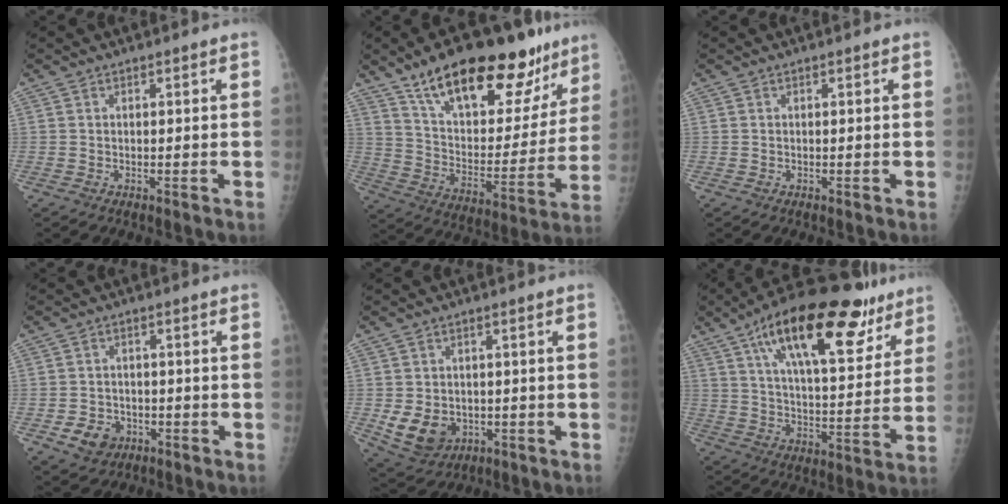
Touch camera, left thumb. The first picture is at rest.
{"total": 27.5, "force": [18.3, 11.5, 17.1], "torque": [-0.213, -0.057, 0.287]}
{"total": 0.0}
{"total": 5.4, "force": [-2.3, 4.5, 2.1], "torque": [-0.017, 0.012, -0.030]}
{"total": 8.5, "force": [-1.9, 6.9, 4.6], "torque": [-0.066, 0.004, -0.011]}
{"total": 24.9, "force": [14.1, 9.7, 18.1], "torque": [-0.251, -0.027, 0.223]}